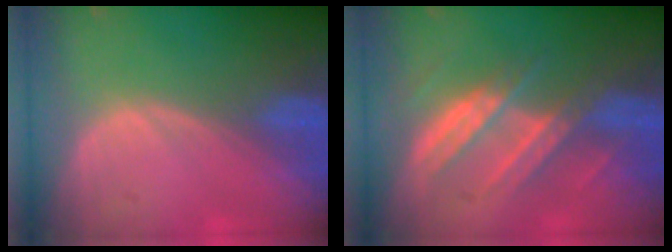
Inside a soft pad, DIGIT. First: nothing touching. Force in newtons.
{"total": 7.2, "press": 7.1, "slide": 1.4}